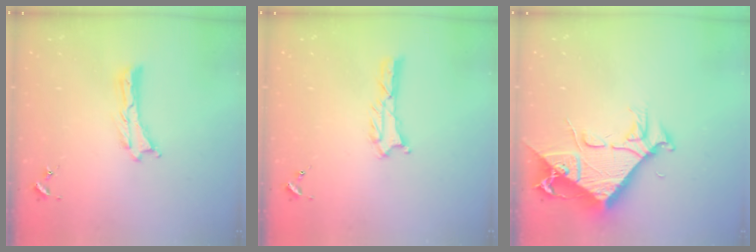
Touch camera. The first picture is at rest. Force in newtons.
{"total": 0.7, "press": 0.7, "slide": 0.1}
{"total": 9.0, "press": 9.0, "slide": 0.9}